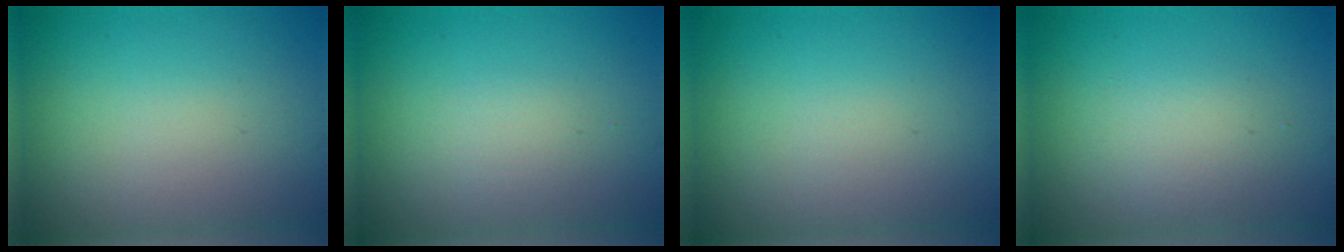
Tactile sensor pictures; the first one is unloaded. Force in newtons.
{"total": 1.2, "press": 1.2, "slide": 0.1}
{"total": 0.0}
{"total": 2.1, "press": 2.1, "slide": 0.1}